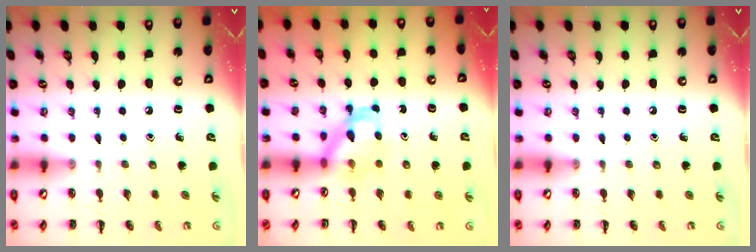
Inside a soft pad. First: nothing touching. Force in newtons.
{"total": 5.0, "press": 5.0, "slide": 0.7}
{"total": 0.0}